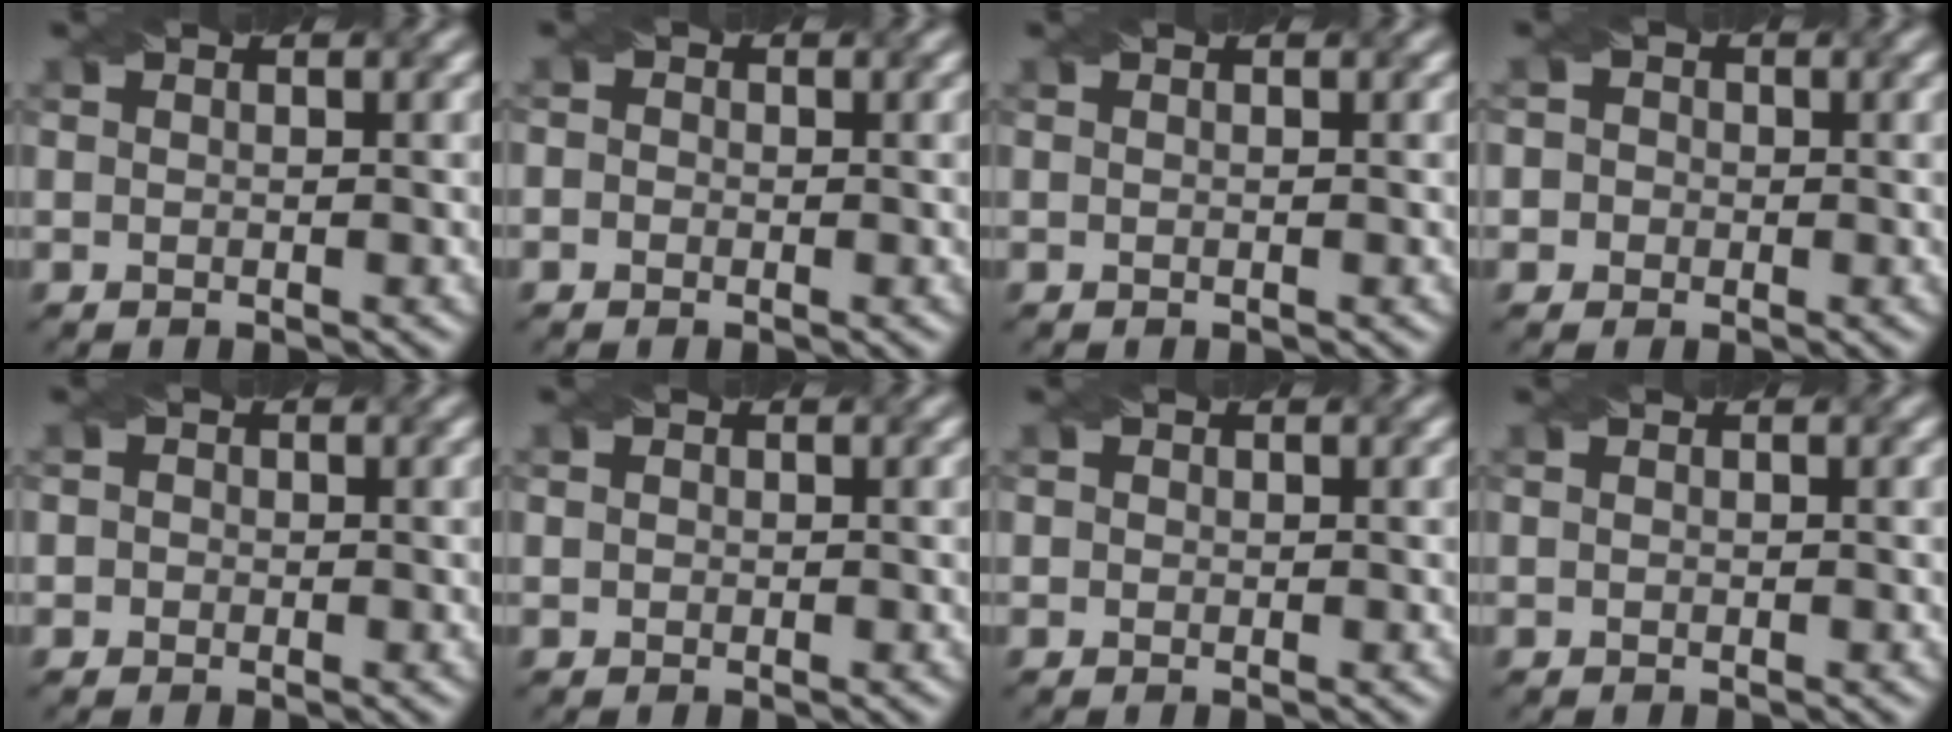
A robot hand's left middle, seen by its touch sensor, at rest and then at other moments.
{"total": 1.3, "force": [0.0, 1.2, 0.5], "torque": [-0.001, 0.000, -0.014]}
{"total": 0.0}
{"total": 3.1, "force": [0.6, 2.9, 1.0], "torque": [0.014, 0.024, -0.015]}
{"total": 1.5, "force": [0.3, 1.4, 0.5], "torque": [0.007, 0.007, -0.010]}
{"total": 0.7, "force": [0.2, 0.7, 0.2], "torque": [-0.002, 0.000, -0.002]}
{"total": 0.8, "force": [0.3, 0.7, 0.2], "torque": [-0.002, 0.001, -0.003]}
{"total": 0.0}